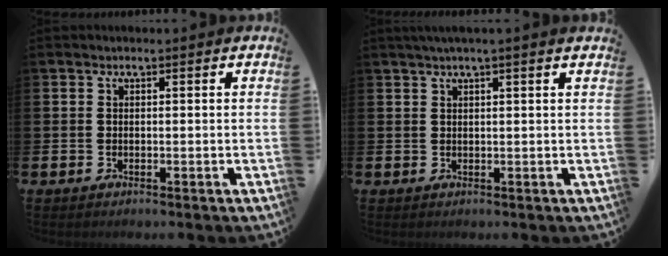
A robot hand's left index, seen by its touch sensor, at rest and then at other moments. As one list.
[{"total": 1.7, "force": [1.3, -0.3, 1.1], "torque": [-0.025, 0.001, 0.025]}]